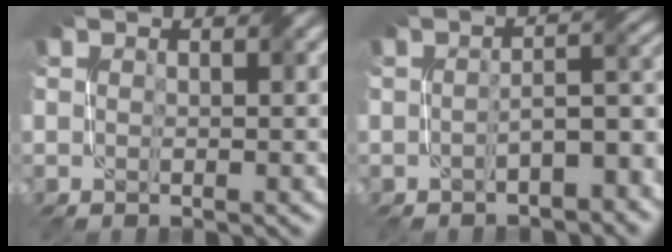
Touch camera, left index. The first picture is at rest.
{"total": 4.6, "force": [-2.3, 2.0, 3.5], "torque": [-0.036, 0.010, -0.033]}